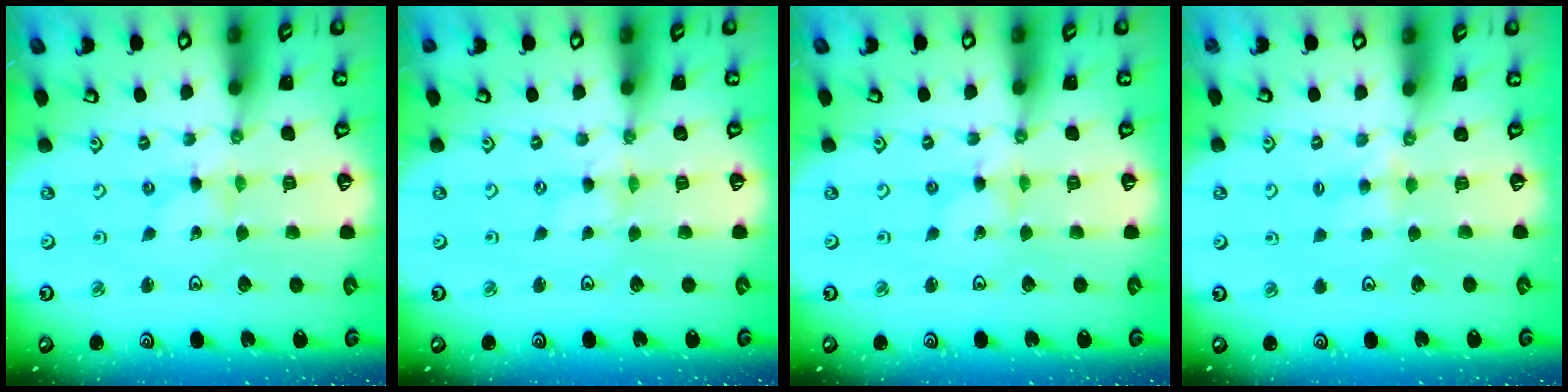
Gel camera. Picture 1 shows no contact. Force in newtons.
{"total": 0.0}
{"total": 1.8, "press": 1.8, "slide": 0.2}
{"total": 3.0, "press": 2.9, "slide": 0.4}